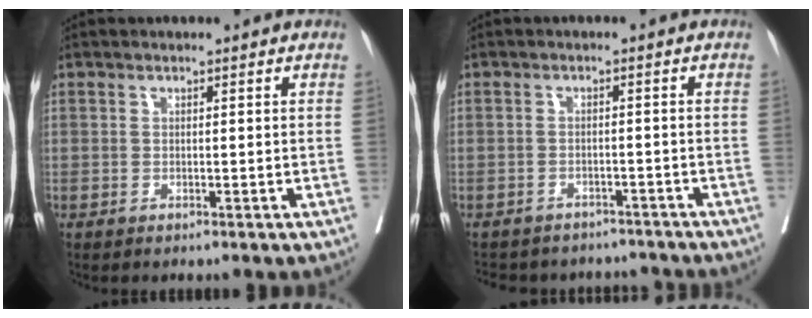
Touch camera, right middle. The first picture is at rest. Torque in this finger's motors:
{"motor_torque": [0.55, -1.41, 0.07, 0.04]}